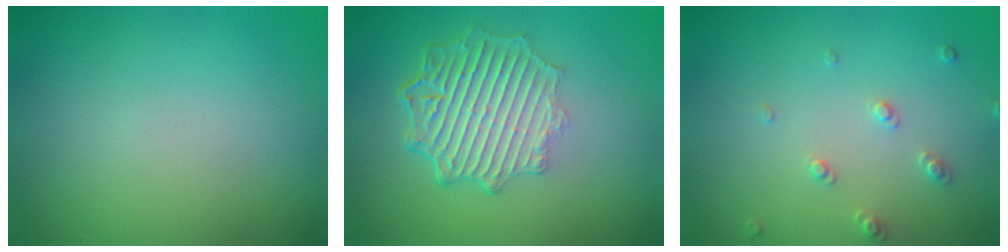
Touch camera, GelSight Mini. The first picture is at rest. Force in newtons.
{"total": 6.4, "press": 4.7, "slide": 4.3}
{"total": 1.6, "press": 1.5, "slide": 0.4}